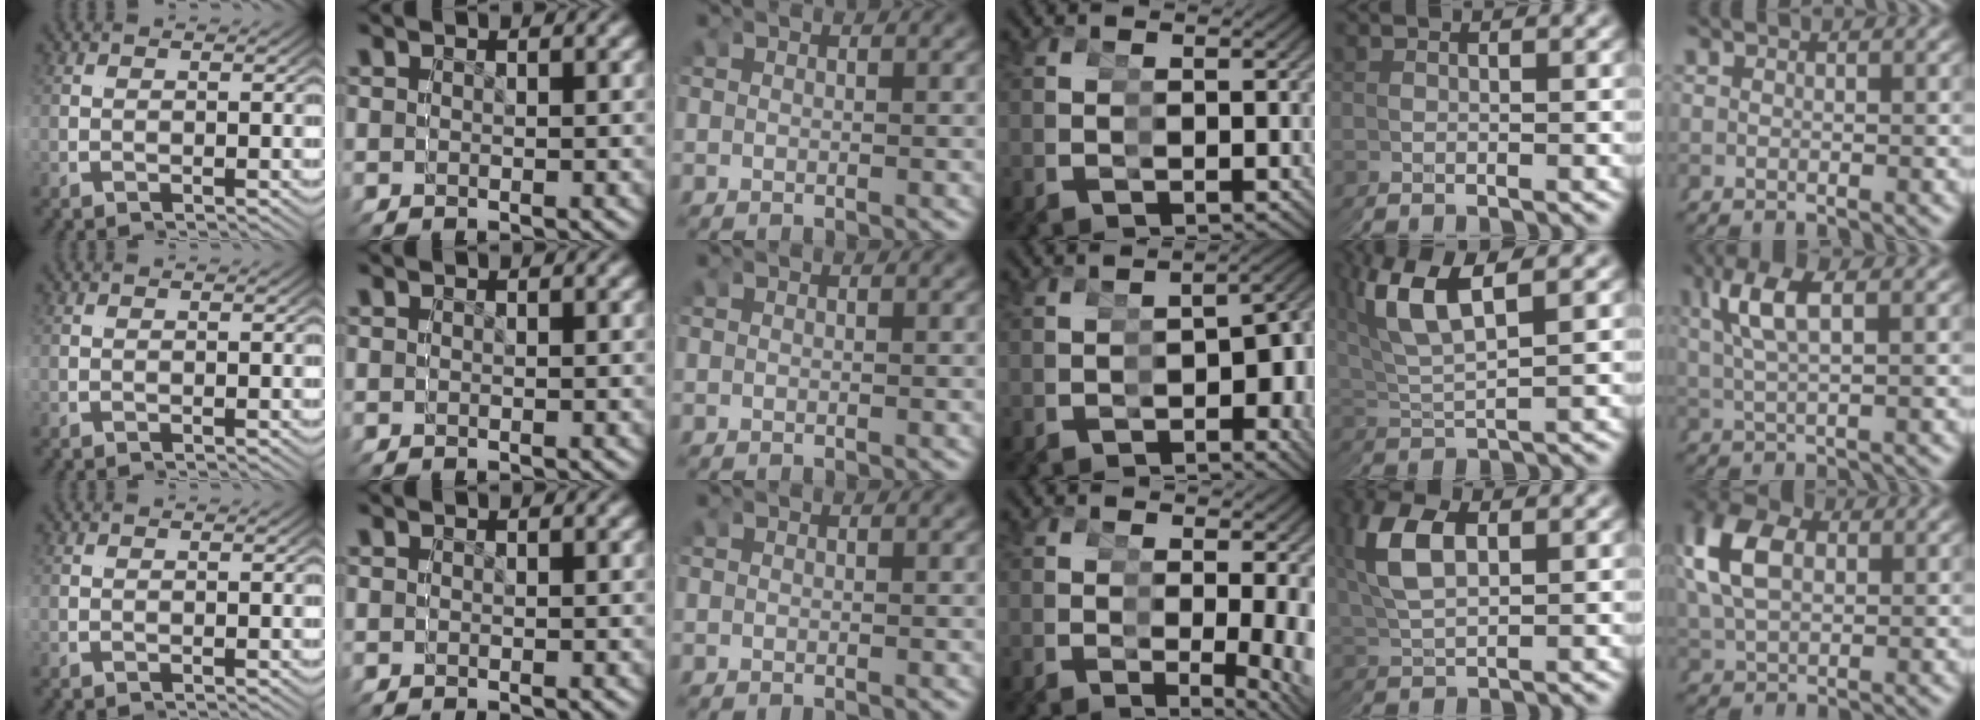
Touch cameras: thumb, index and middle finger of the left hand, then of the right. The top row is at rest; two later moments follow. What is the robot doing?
{"motion": "grasp_and_lifting", "object": "cubes"}